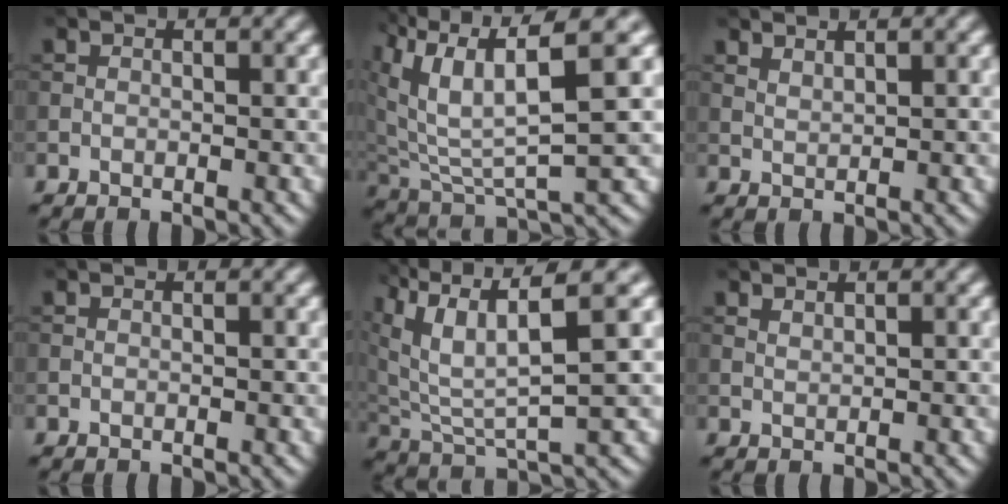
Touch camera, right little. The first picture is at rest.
{"total": 8.3, "force": [3.2, 3.1, 7.1], "torque": [-0.147, -0.003, 0.060]}
{"total": 1.0, "force": [1.0, 0.2, 0.4], "torque": [-0.008, -0.002, 0.020]}
{"total": 0.0}
{"total": 8.7, "force": [4.0, 2.8, 7.2], "torque": [-0.152, 0.005, 0.077]}
{"total": 0.7, "force": [0.7, 0.1, 0.2], "torque": [-0.005, -0.001, 0.015]}